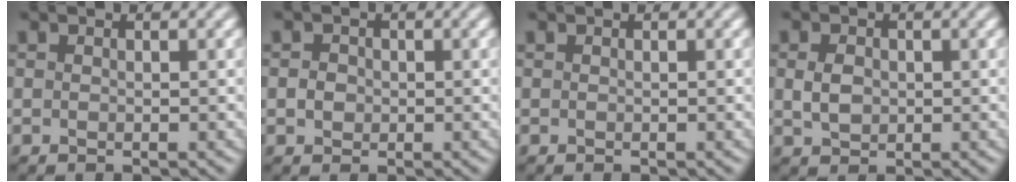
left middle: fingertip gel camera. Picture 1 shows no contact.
{"total": 1.3, "force": [-0.1, 1.2, 0.6], "torque": [-0.008, 0.000, -0.006]}
{"total": 0.0}
{"total": 2.3, "force": [0.1, 1.8, 1.4], "torque": [-0.032, 0.000, 0.002]}